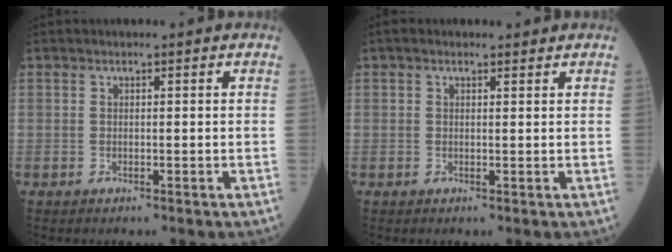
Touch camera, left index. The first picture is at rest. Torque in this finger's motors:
{"motor_torque": [0.40, -0.45, 0.08, -0.01]}